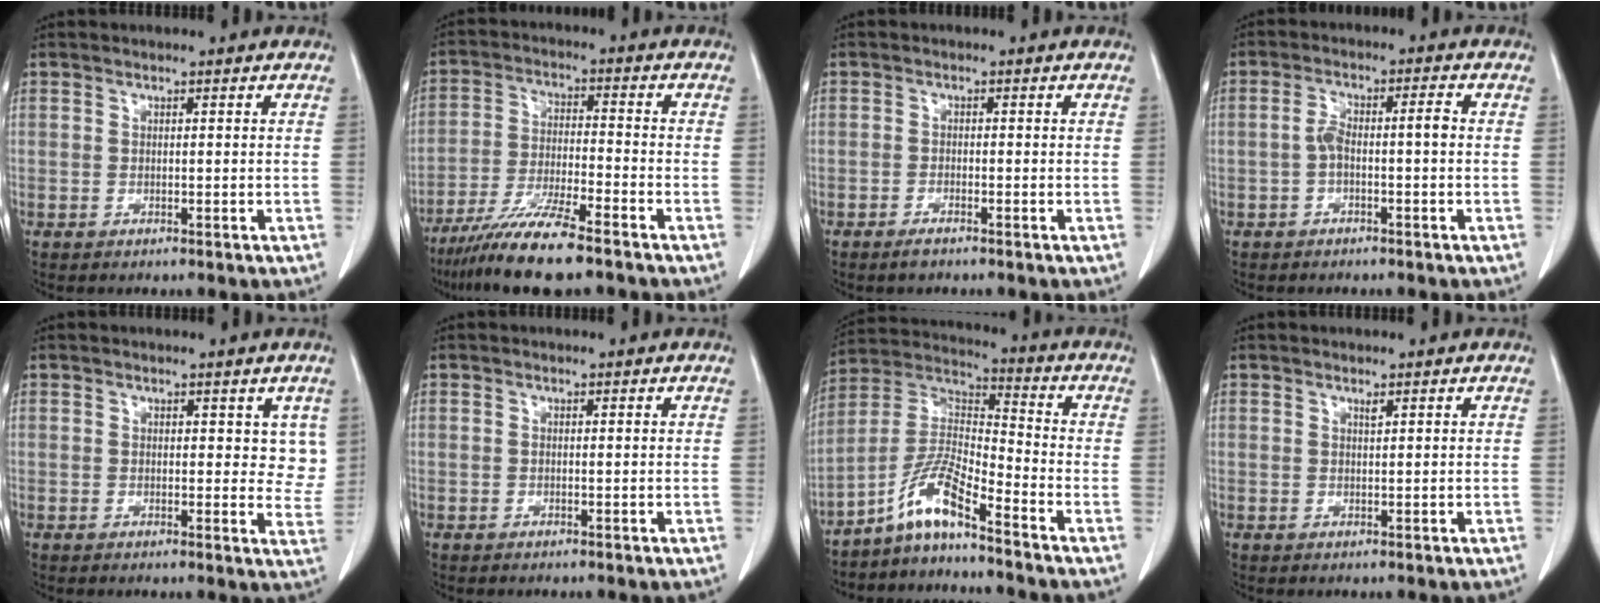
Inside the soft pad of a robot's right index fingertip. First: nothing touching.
{"total": 10.9, "force": [-8.4, 0.4, 6.9], "torque": [-0.129, -0.031, -0.152]}
{"total": 1.5, "force": [-1.2, 0.3, 0.8], "torque": [-0.020, -0.002, -0.019]}
{"total": 4.1, "force": [-0.6, 1.0, 3.9], "torque": [-0.076, 0.024, -0.006]}
{"total": 4.3, "force": [2.1, 2.5, 2.8], "torque": [-0.007, -0.009, 0.018]}
{"total": 0.0}
{"total": 8.5, "force": [-6.3, 0.5, 5.6], "torque": [-0.125, 0.010, -0.125]}
{"total": 0.6, "force": [0.4, 0.0, 0.4], "torque": [-0.010, -0.004, 0.008]}